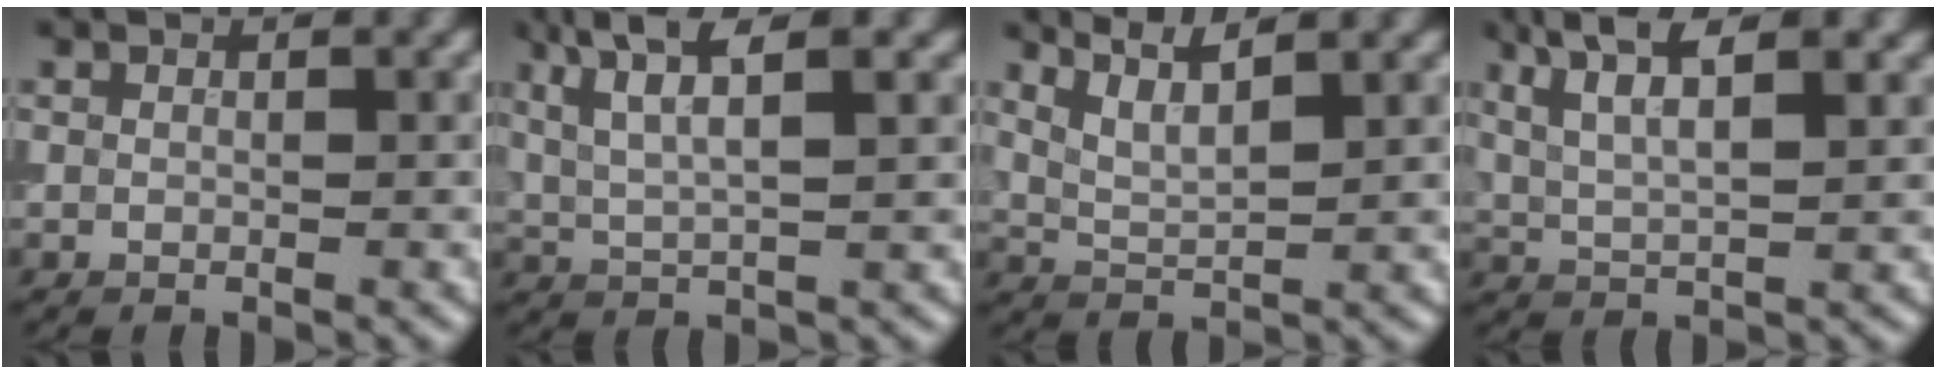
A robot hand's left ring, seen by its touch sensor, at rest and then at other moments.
{"total": 5.3, "force": [3.2, 1.0, 4.2], "torque": [-0.076, 0.017, 0.063]}
{"total": 3.6, "force": [3.0, 0.6, 1.8], "torque": [-0.036, 0.019, 0.057]}
{"total": 5.6, "force": [3.5, 1.5, 4.1], "torque": [-0.073, 0.028, 0.055]}